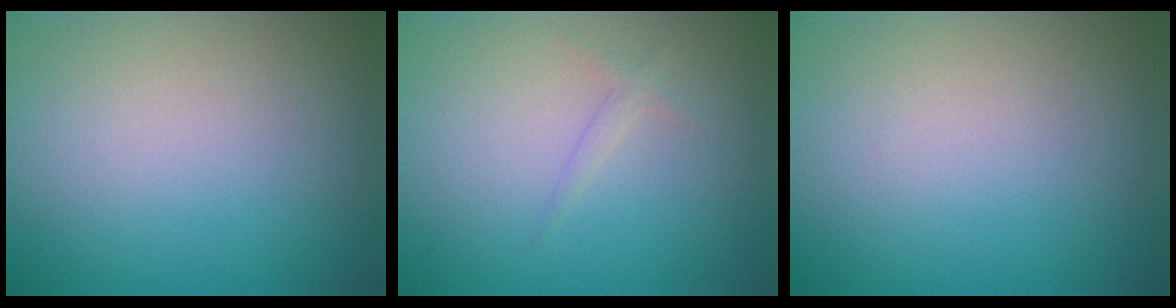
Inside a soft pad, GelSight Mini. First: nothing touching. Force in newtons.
{"total": 0.8, "press": 0.8, "slide": 0.1}
{"total": 0.0}